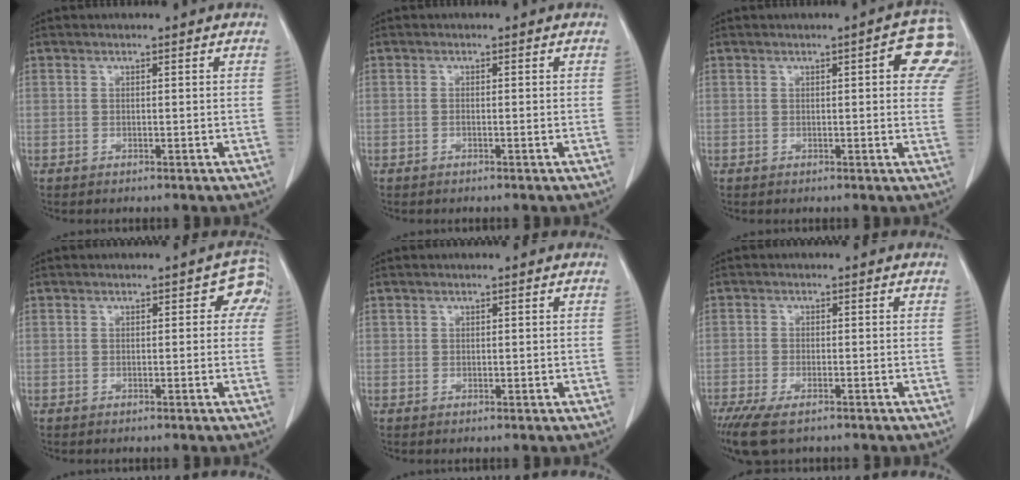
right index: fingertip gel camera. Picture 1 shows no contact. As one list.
[{"total": 0.0}, {"total": 7.3, "force": [2.9, 1.8, 6.4], "torque": [-0.063, 0.001, 0.018]}, {"total": 3.2, "force": [0.6, 2.1, 2.4], "torque": [-0.009, 0.014, -0.003]}, {"total": 0.6, "force": [0.4, 0.4, 0.0], "torque": [0.013, 0.002, 0.007]}, {"total": 7.4, "force": [-5.4, 2.1, 4.6], "torque": [-0.080, -0.017, -0.090]}]